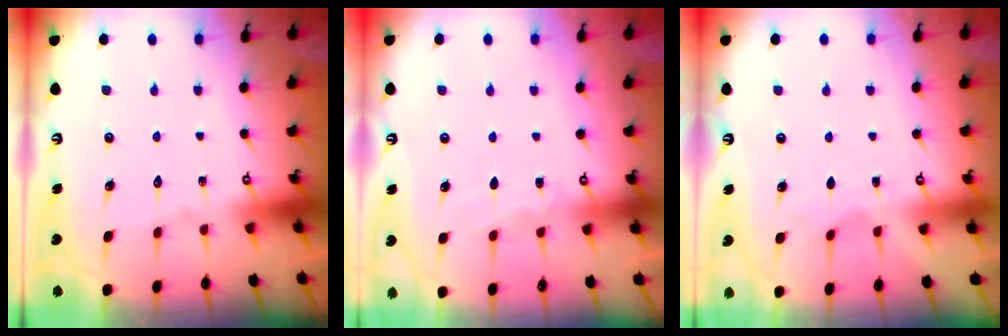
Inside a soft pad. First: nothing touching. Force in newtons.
{"total": 3.3, "press": 3.2, "slide": 0.5}
{"total": 2.7, "press": 2.7, "slide": 0.2}